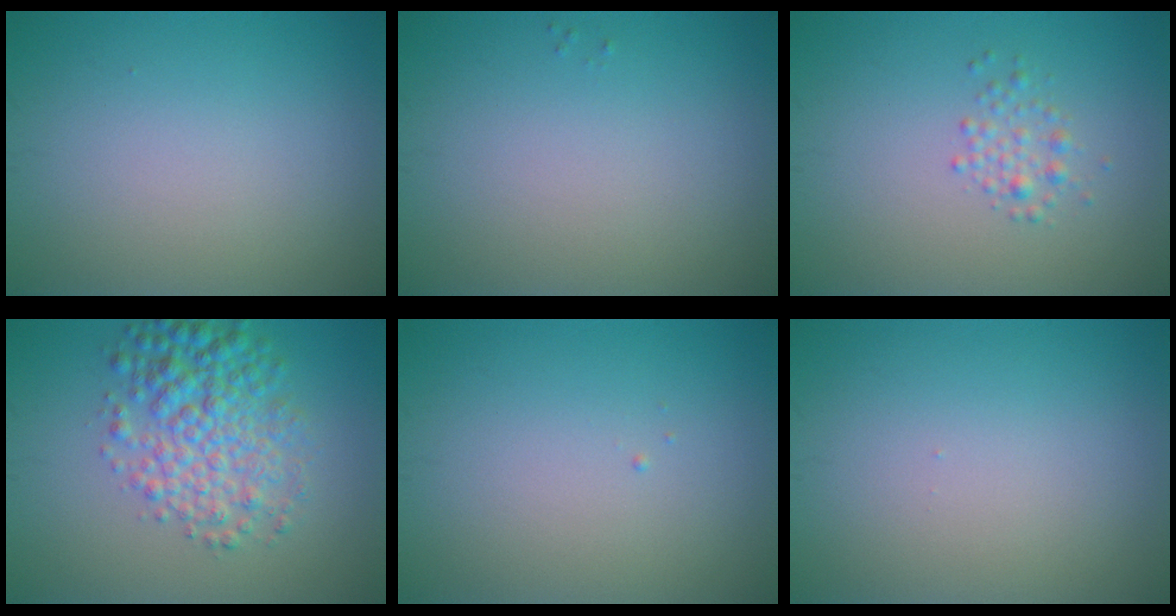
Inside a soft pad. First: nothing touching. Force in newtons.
{"total": 0.0}
{"total": 2.2, "press": 2.2, "slide": 0.0}
{"total": 5.7, "press": 5.7, "slide": 0.1}
{"total": 0.0}
{"total": 0.0}